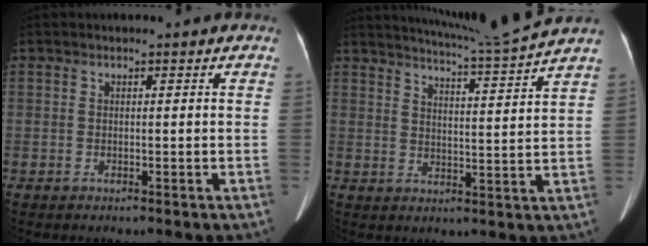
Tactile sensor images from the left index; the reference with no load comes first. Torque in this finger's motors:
{"motor_torque": [-0.14, -1.17, 0.08, 0.01]}